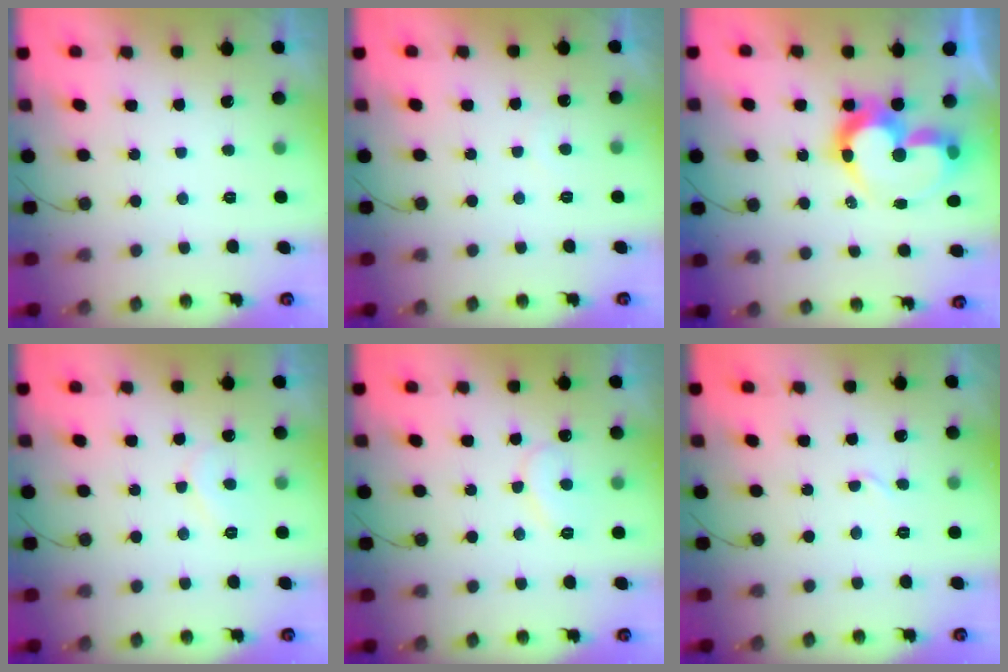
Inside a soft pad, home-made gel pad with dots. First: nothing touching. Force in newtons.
{"total": 3.3, "press": 3.2, "slide": 0.2}
{"total": 13.3, "press": 13.0, "slide": 3.0}
{"total": 6.4, "press": 6.4, "slide": 0.5}
{"total": 8.0, "press": 7.9, "slide": 0.7}
{"total": 2.7, "press": 2.7, "slide": 0.3}